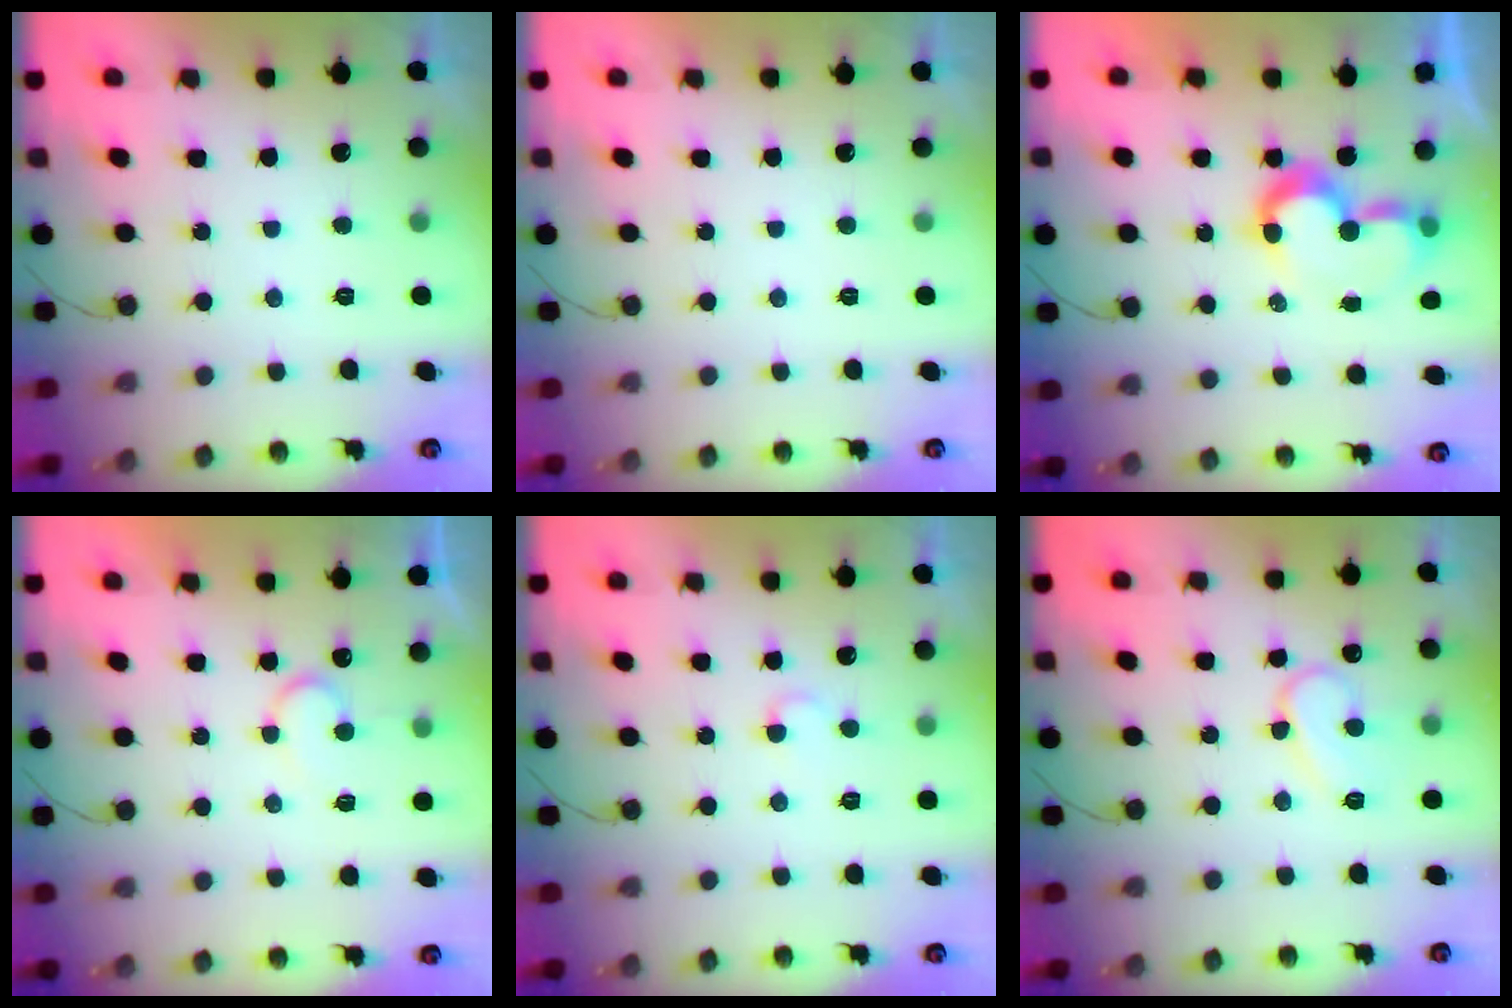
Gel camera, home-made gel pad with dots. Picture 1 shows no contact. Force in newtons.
{"total": 1.9, "press": 1.9, "slide": 0.1}
{"total": 8.7, "press": 8.2, "slide": 3.0}
{"total": 7.1, "press": 7.1, "slide": 0.5}
{"total": 3.3, "press": 3.3, "slide": 0.4}
{"total": 10.0, "press": 9.9, "slide": 1.1}